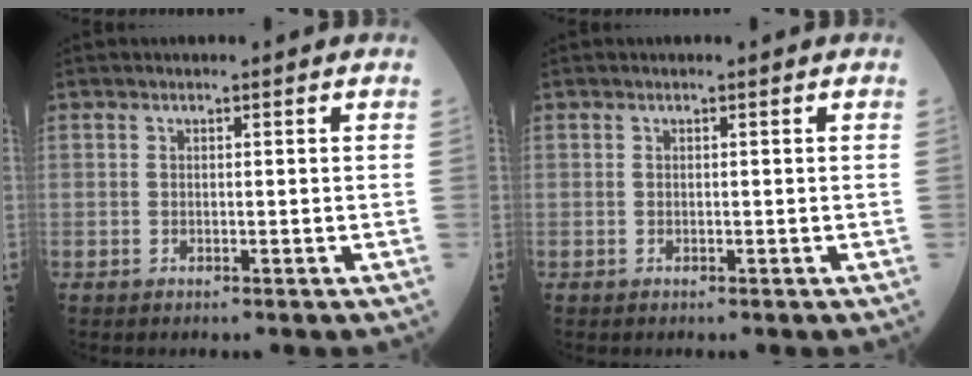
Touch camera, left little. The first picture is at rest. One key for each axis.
{"total": 0.0}